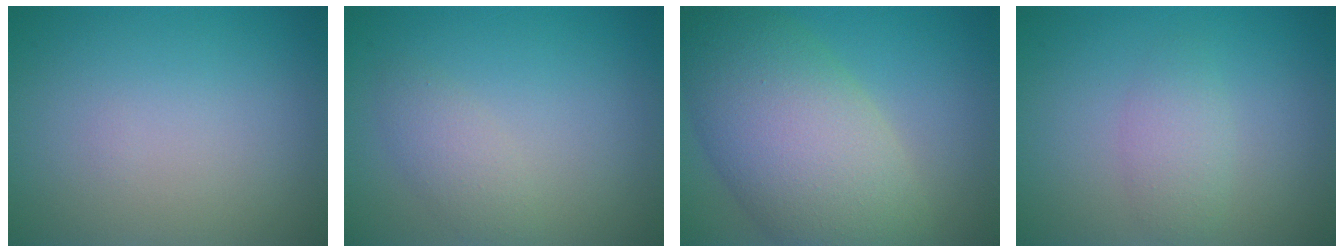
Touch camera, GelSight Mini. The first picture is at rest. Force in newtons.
{"total": 1.9, "press": 1.9, "slide": 0.1}
{"total": 10.9, "press": 10.9, "slide": 0.9}
{"total": 2.0, "press": 2.0, "slide": 0.1}